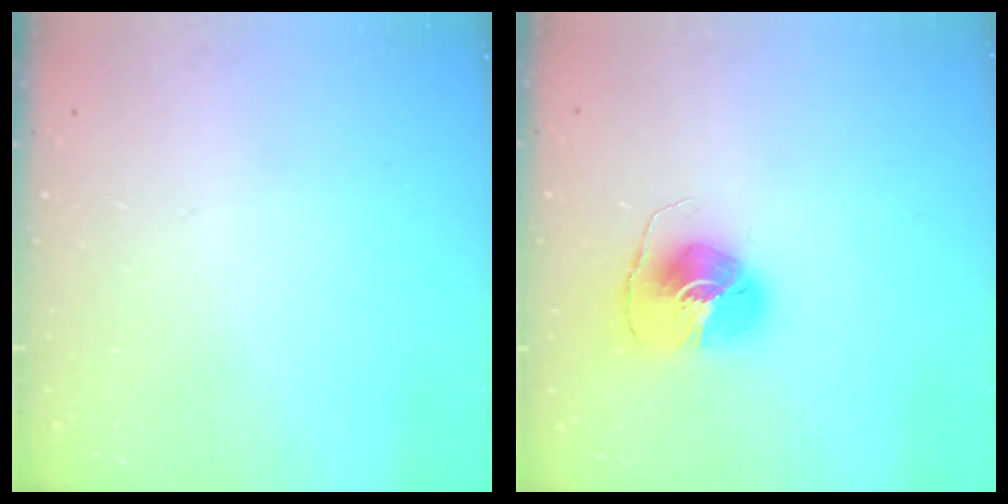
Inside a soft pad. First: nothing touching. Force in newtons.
{"total": 8.1, "press": 8.1, "slide": 0.3}